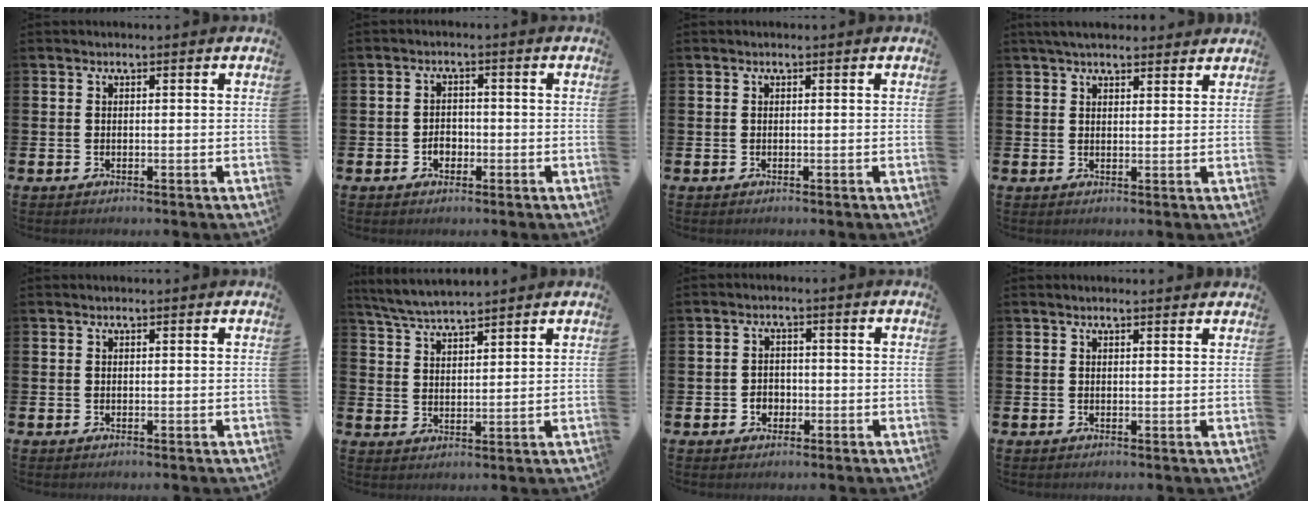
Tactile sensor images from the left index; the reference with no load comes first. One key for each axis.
{"total": 2.2, "fx": -0.8, "fy": 1.7, "fz": 1.2, "tx": -0.014, "ty": 0.000, "tz": -0.020}
{"total": 0.0}
{"total": 3.7, "fx": 3.4, "fy": 1.0, "fz": 1.0, "tx": -0.022, "ty": -0.008, "tz": 0.062}
{"total": 0.0}
{"total": 4.9, "fx": 4.8, "fy": 0.1, "fz": 0.9, "tx": -0.036, "ty": -0.022, "tz": 0.087}
{"total": 2.2, "fx": -0.7, "fy": 1.9, "fz": 0.8, "tx": -0.009, "ty": 0.001, "tz": -0.020}
{"total": 1.0, "fx": 1.0, "fy": 0.0, "fz": 0.3, "tx": -0.003, "ty": -0.001, "tz": 0.017}